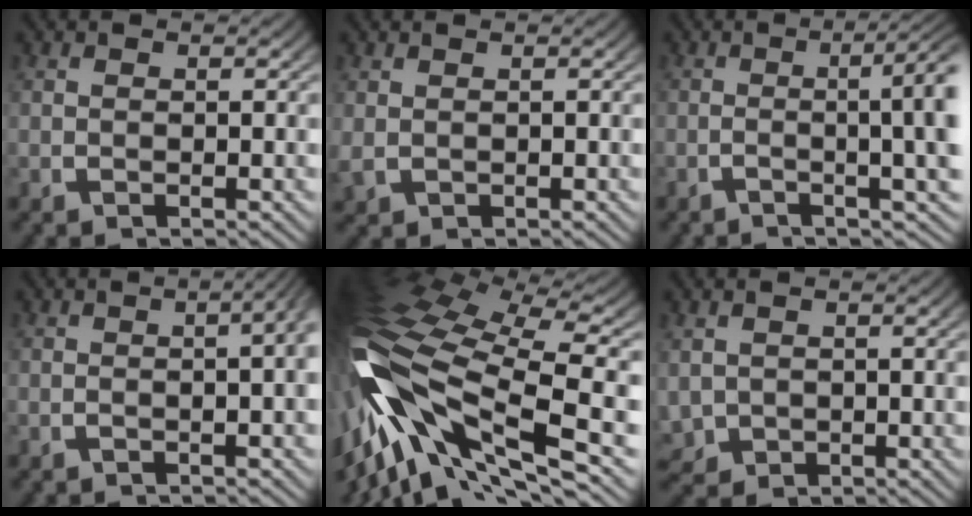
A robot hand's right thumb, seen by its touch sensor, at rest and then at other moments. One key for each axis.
{"total": 1.0, "fx": 0.2, "fy": 0.8, "fz": 0.5, "tx": -0.017, "ty": -0.004, "tz": 0.011}
{"total": 7.5, "fx": 0.0, "fy": 2.2, "fz": 7.1, "tx": -0.085, "ty": 0.014, "tz": -0.016}
{"total": 5.0, "fx": 0.3, "fy": 2.4, "fz": 4.4, "tx": -0.042, "ty": 0.027, "tz": -0.016}
{"total": 17.8, "fx": -0.8, "fy": 10.3, "fz": 14.5, "tx": -0.339, "ty": -0.037, "tz": 0.007}
{"total": 3.7, "fx": -0.7, "fy": 3.3, "fz": 1.6, "tx": -0.053, "ty": -0.029, "tz": 0.004}